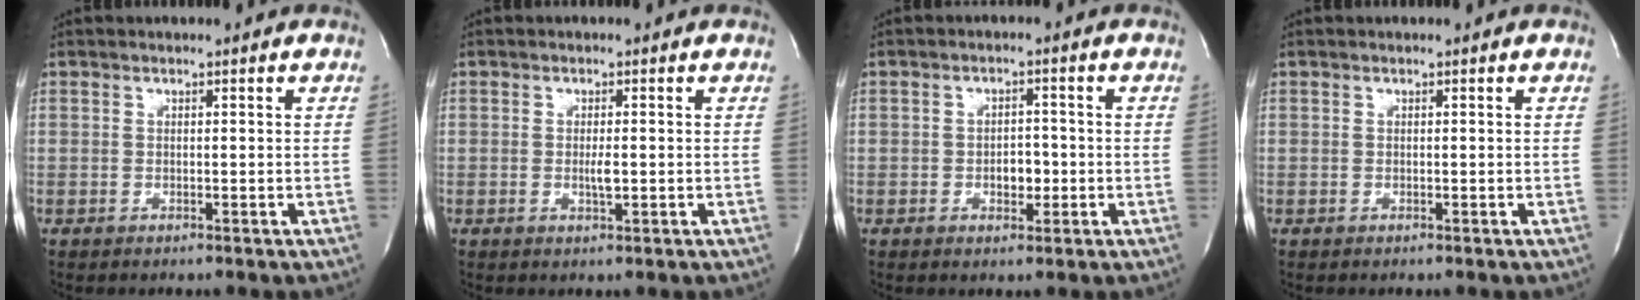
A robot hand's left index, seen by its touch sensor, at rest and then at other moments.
{"total": 1.5, "force": [-0.4, 0.3, 1.4], "torque": [-0.032, -0.005, -0.004]}
{"total": 3.0, "force": [-0.9, 1.8, 2.3], "torque": [-0.033, 0.002, -0.009]}
{"total": 0.0}